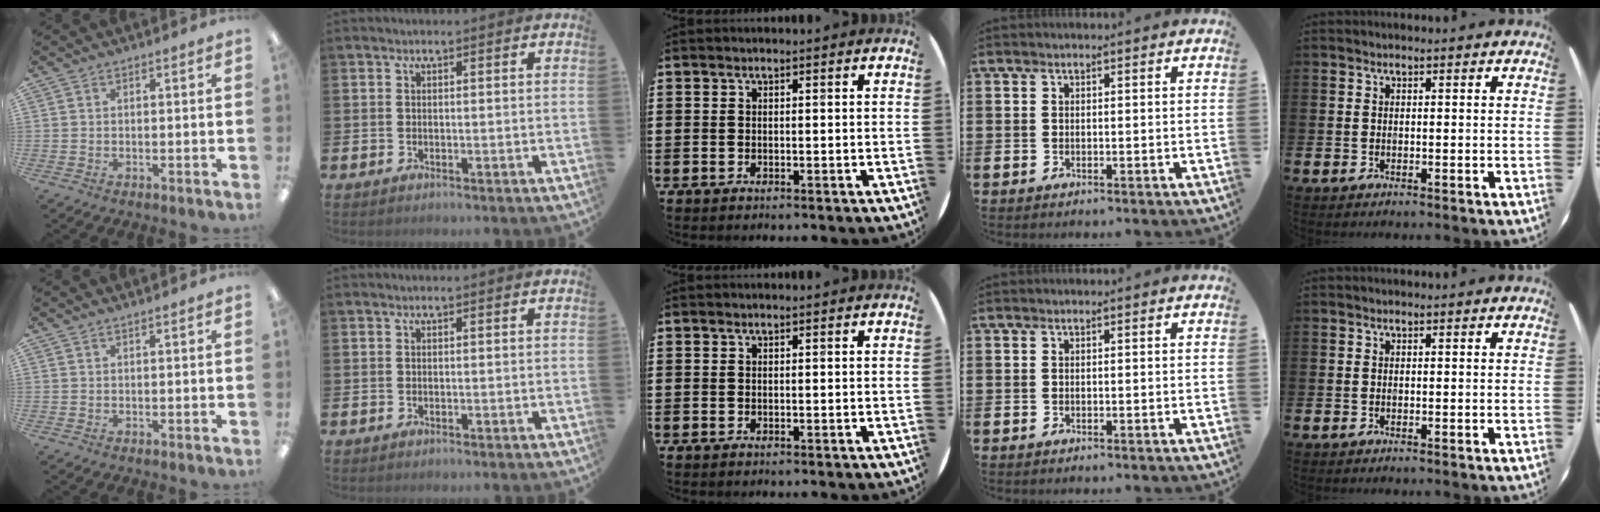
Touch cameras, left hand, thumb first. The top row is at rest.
{"thumb": {"total": 0.6, "force": [0.5, -0.1, 0.2], "torque": [-0.003, 0.000, 0.008]}}